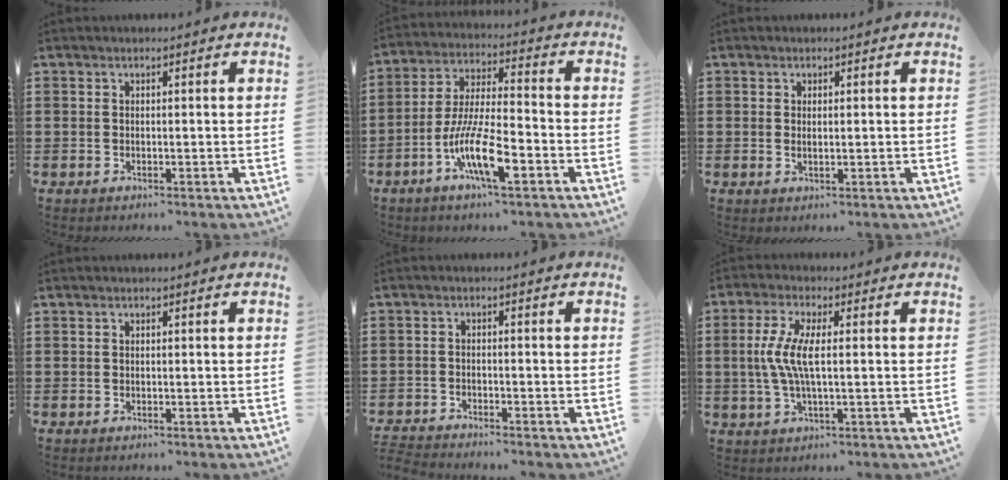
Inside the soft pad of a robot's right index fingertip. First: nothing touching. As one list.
[{"total": 11.2, "force": [-5.0, 2.3, 9.7], "torque": [-0.209, -0.011, -0.096]}, {"total": 0.8, "force": [0.3, 0.3, 0.7], "torque": [-0.013, 0.004, 0.004]}, {"total": 0.0}, {"total": 2.3, "force": [-2.3, -0.3, -0.1], "torque": [-0.003, -0.003, -0.048]}, {"total": 6.3, "force": [0.0, 1.6, 6.1], "torque": [-0.146, -0.012, -0.014]}]